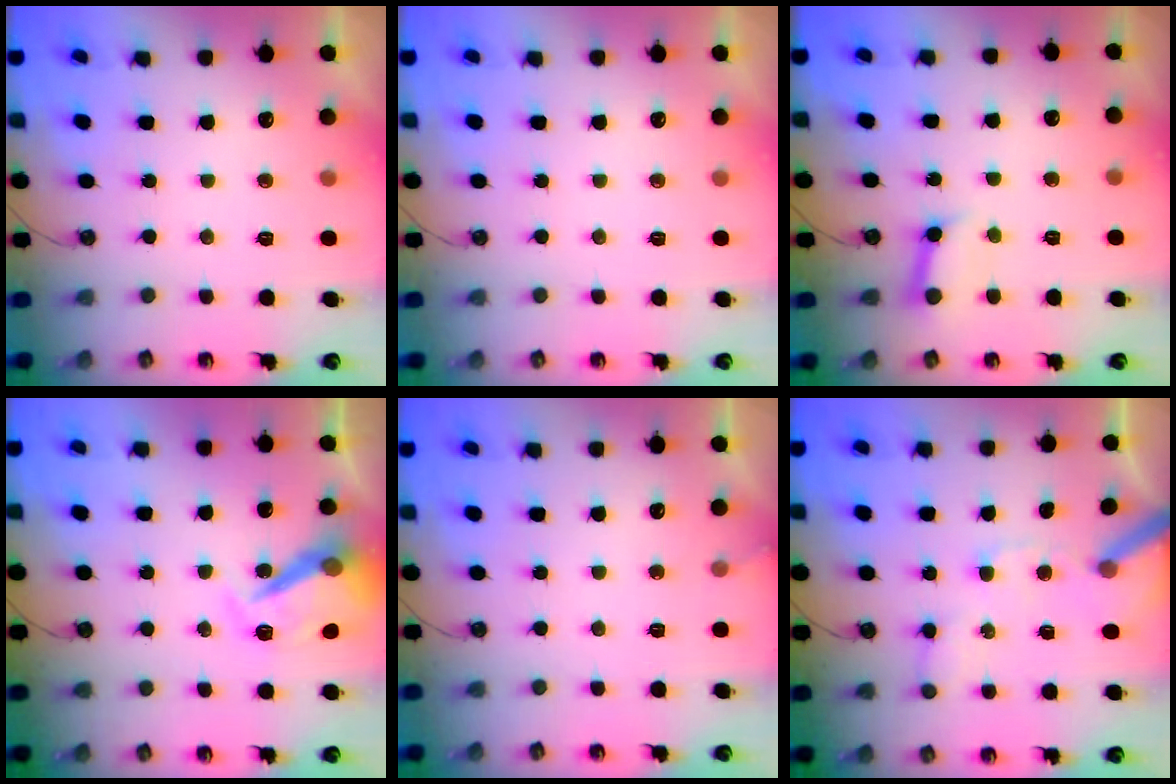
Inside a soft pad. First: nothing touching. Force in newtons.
{"total": 0.0}
{"total": 7.0, "press": 7.0, "slide": 0.9}
{"total": 16.6, "press": 16.6, "slide": 0.3}
{"total": 2.8, "press": 2.8, "slide": 0.2}
{"total": 12.0, "press": 11.8, "slide": 1.7}